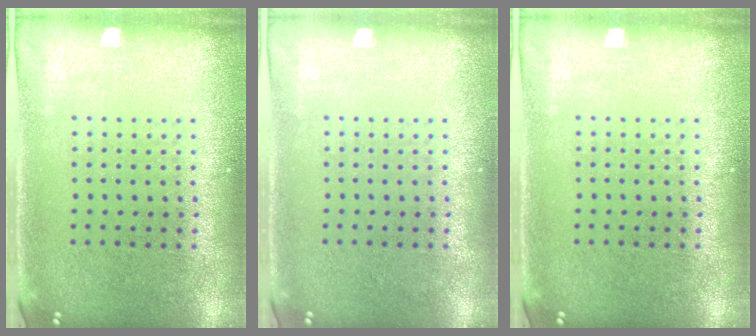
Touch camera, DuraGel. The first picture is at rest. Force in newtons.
{"total": 0.0}
{"total": 0.0}